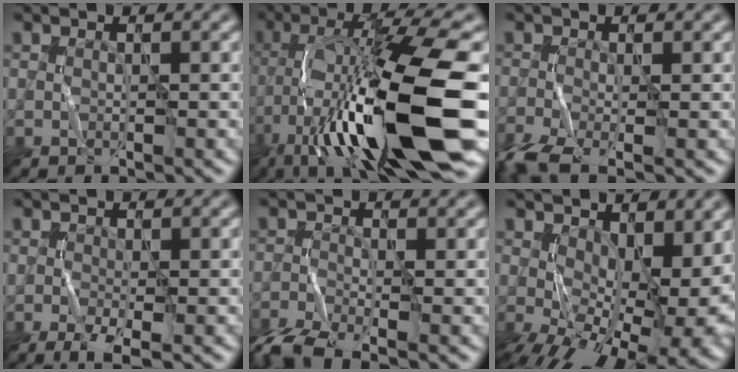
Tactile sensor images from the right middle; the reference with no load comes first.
{"total": 16.1, "force": [-6.0, 3.3, 14.6], "torque": [-0.256, 0.016, -0.088]}
{"total": 4.2, "force": [-2.5, 1.3, 3.1], "torque": [-0.076, -0.013, -0.048]}
{"total": 3.0, "force": [-1.6, 0.6, 2.5], "torque": [-0.050, -0.009, -0.025]}
{"total": 5.0, "force": [-3.7, 1.3, 3.1], "torque": [-0.065, -0.013, -0.075]}
{"total": 13.1, "force": [-0.7, 6.6, 11.3], "torque": [-0.163, -0.016, 0.015]}